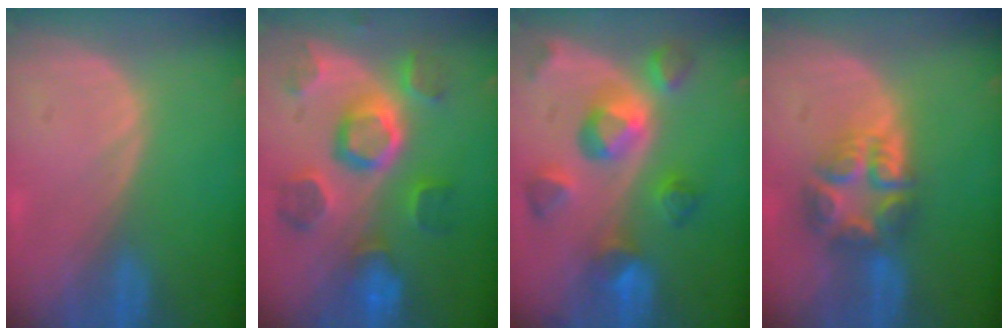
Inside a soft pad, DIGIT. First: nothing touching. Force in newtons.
{"total": 10.7, "press": 9.7, "slide": 4.4}
{"total": 9.5, "press": 8.6, "slide": 3.9}
{"total": 7.6, "press": 6.7, "slide": 3.7}